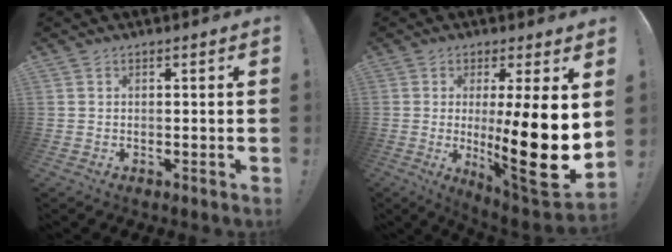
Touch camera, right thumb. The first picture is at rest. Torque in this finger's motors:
{"motor_torque": [1.74, 3.26, 1.47, -0.87, 0.48]}